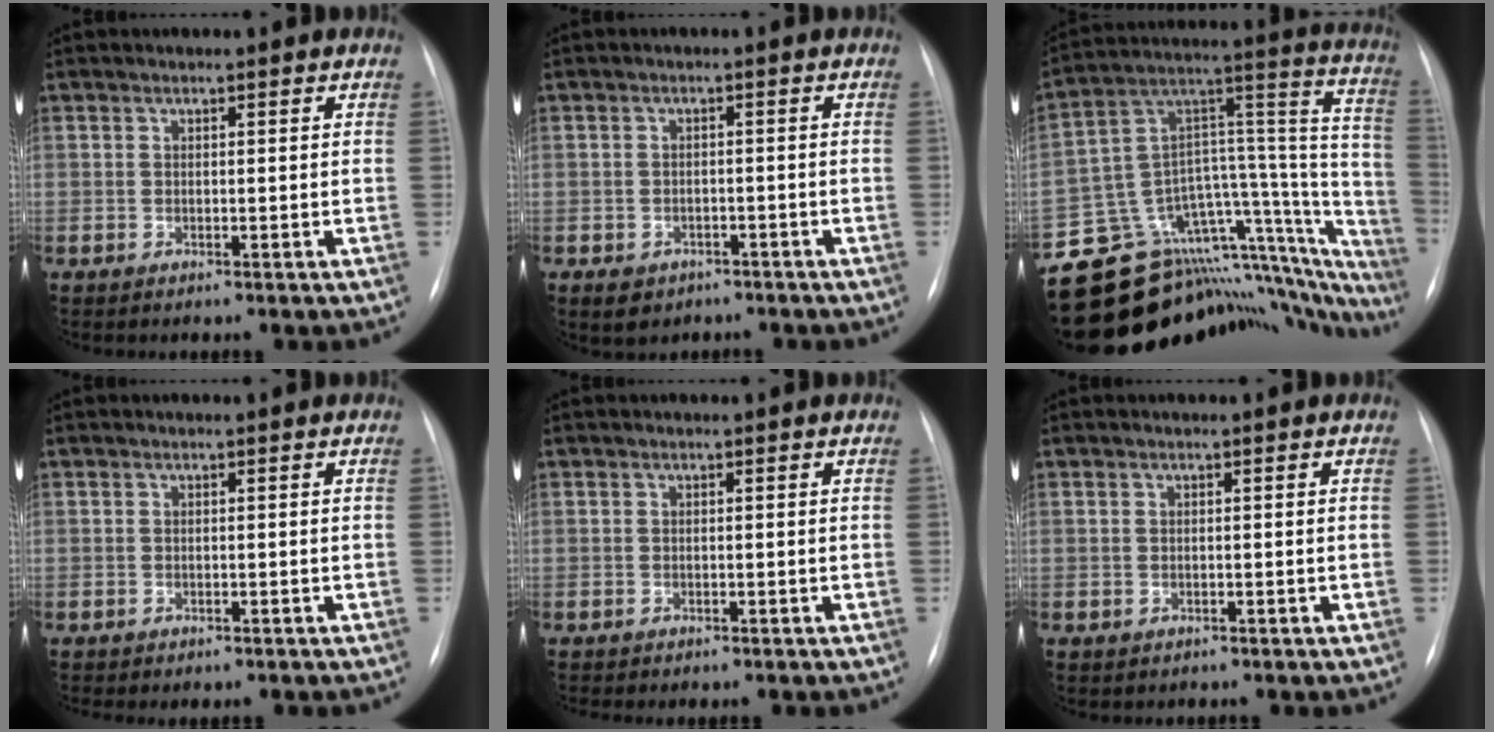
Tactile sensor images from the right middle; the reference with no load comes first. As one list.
[{"total": 4.6, "force": [-3.1, 3.2, 1.0], "torque": [-0.013, 0.004, -0.038]}, {"total": 32.2, "force": [-28.5, 10.1, 10.9], "torque": [-0.078, 0.065, -0.383]}, {"total": 2.1, "force": [-1.8, 0.7, 0.8], "torque": [-0.013, -0.003, -0.020]}, {"total": 2.7, "force": [-2.4, 0.6, 1.1], "torque": [-0.016, -0.005, -0.025]}, {"total": 0.8, "force": [-0.5, 0.5, 0.0], "torque": [-0.007, 0.002, -0.008]}]